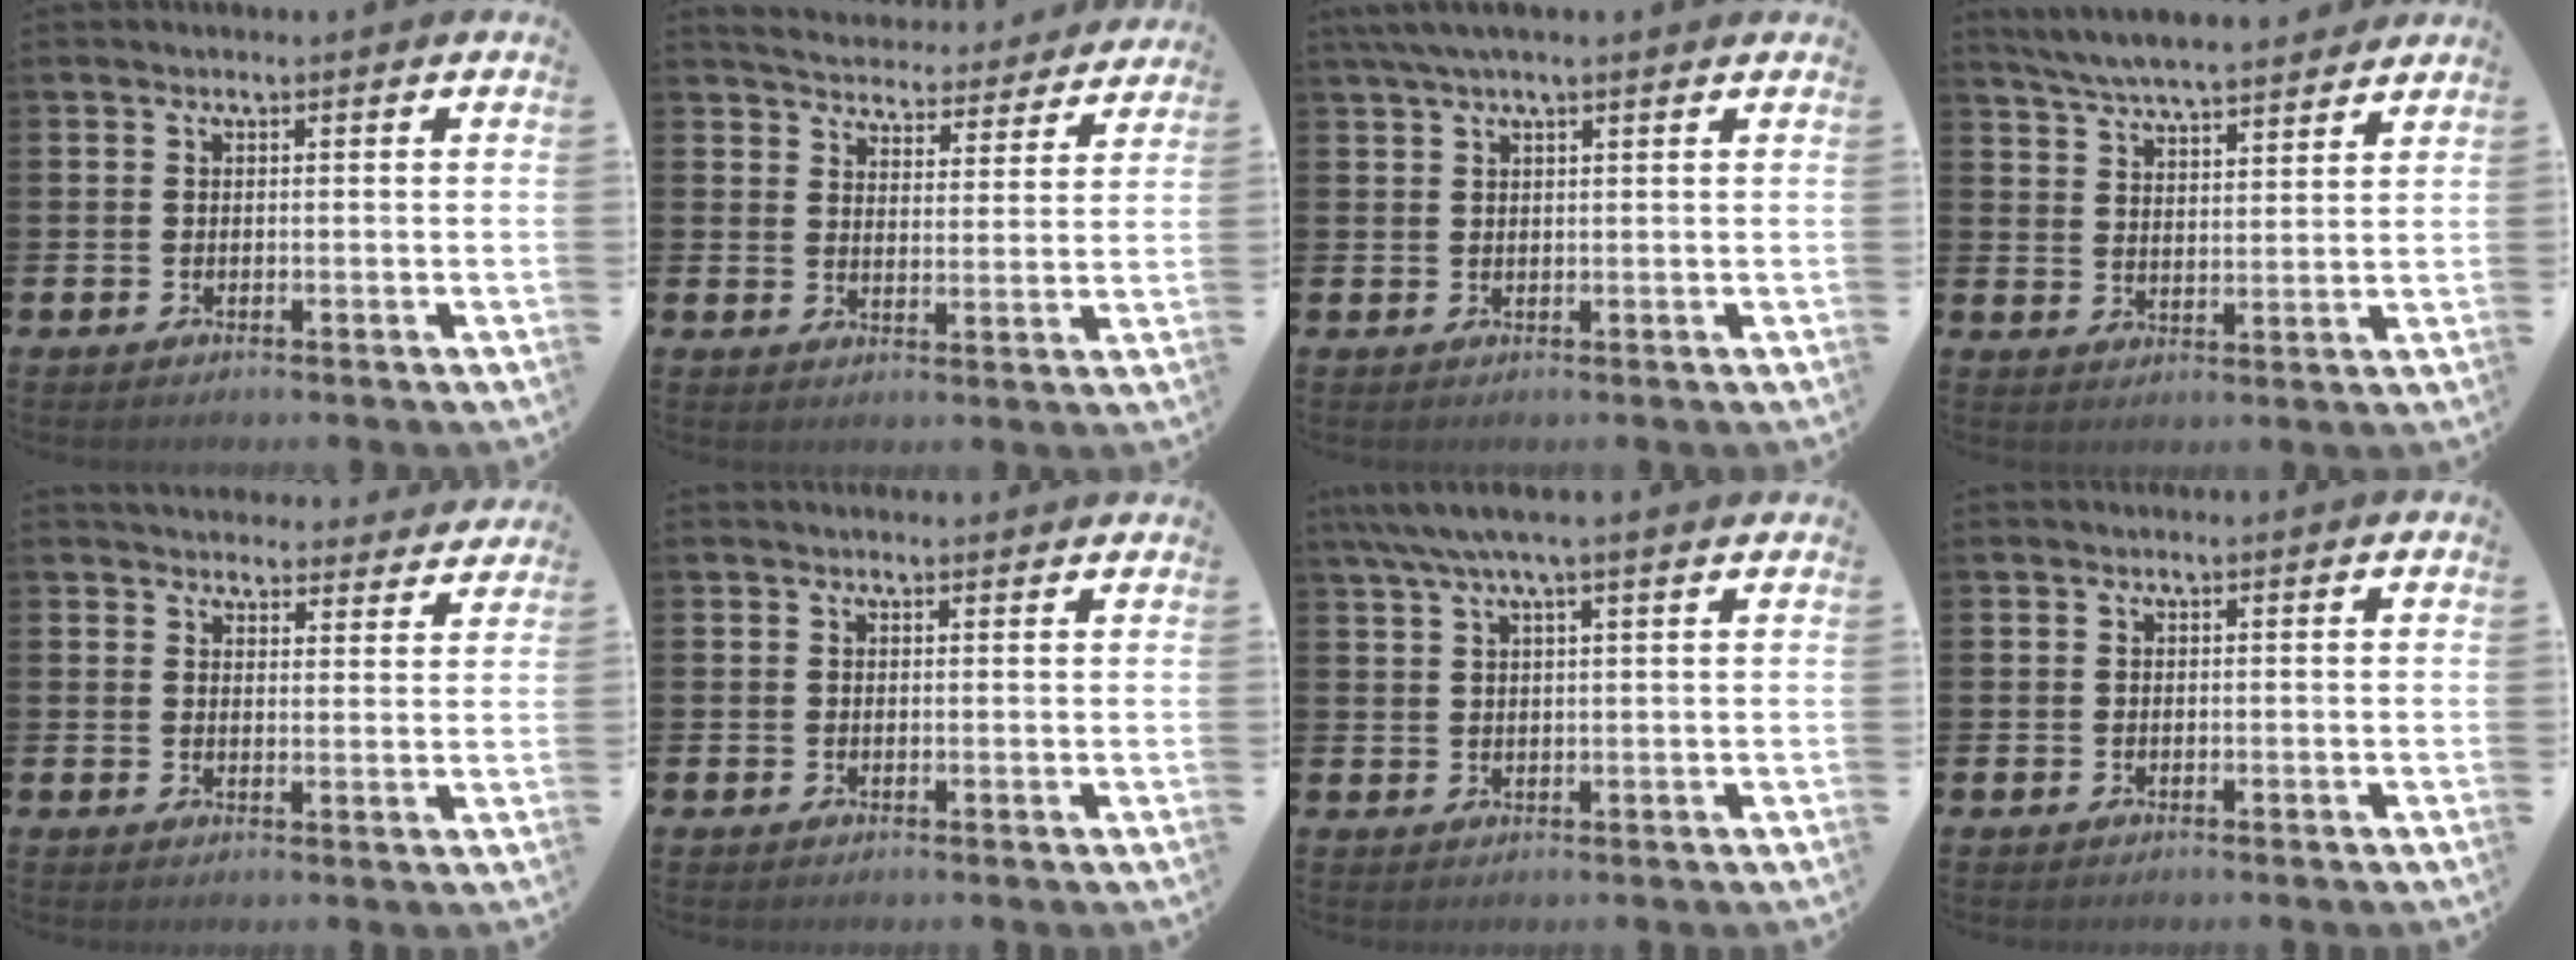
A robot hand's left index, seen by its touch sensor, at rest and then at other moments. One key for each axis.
{"total": 4.7, "fx": 4.7, "fy": 0.7, "fz": 0.1, "tx": -0.019, "ty": -0.040, "tz": 0.077}
{"total": 3.1, "fx": 2.3, "fy": 0.4, "fz": 1.9, "tx": -0.049, "ty": 0.004, "tz": 0.044}
{"total": 6.2, "fx": 6.1, "fy": 0.3, "fz": 1.2, "tx": -0.049, "ty": -0.034, "tz": 0.109}
{"total": 4.2, "fx": 4.0, "fy": 1.0, "fz": 0.2, "tx": -0.006, "ty": -0.025, "tz": 0.071}
{"total": 0.9, "fx": 0.8, "fy": 0.2, "fz": 0.1, "tx": 0.009, "ty": -0.002, "tz": 0.013}
{"total": 4.5, "fx": 3.5, "fy": 0.4, "fz": 2.8, "tx": -0.068, "ty": -0.003, "tz": 0.064}
{"total": 0.0}